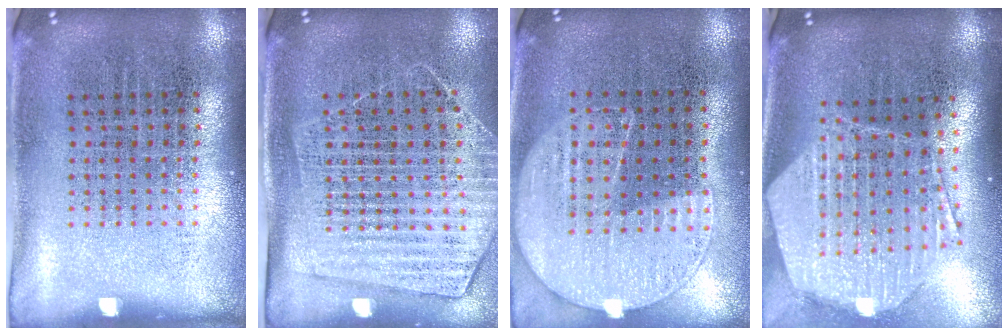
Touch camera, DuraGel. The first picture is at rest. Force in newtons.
{"total": 1.6, "press": 1.4, "slide": 0.7}
{"total": 1.1, "press": 1.0, "slide": 0.4}
{"total": 2.6, "press": 2.1, "slide": 1.5}